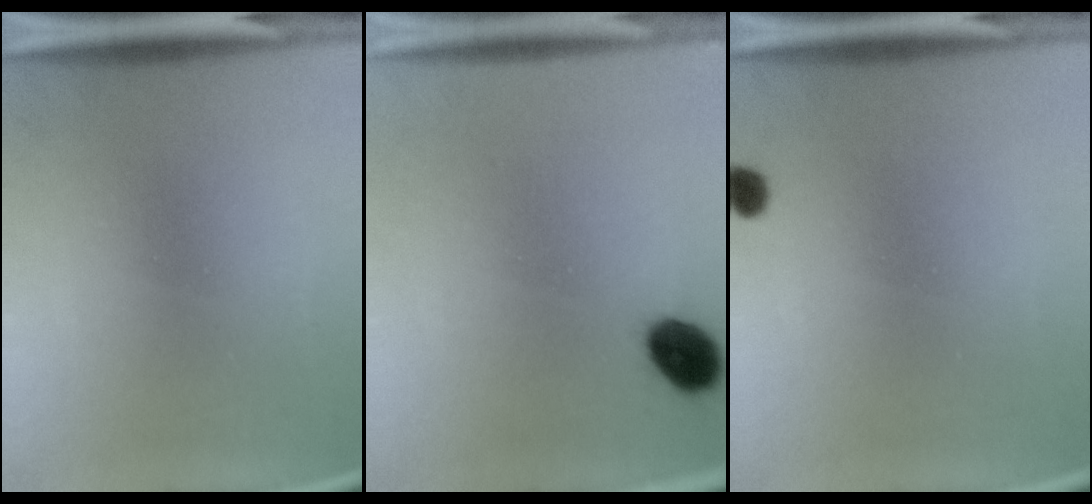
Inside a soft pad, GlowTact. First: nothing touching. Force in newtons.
{"total": 6.9}
{"total": 1.7}